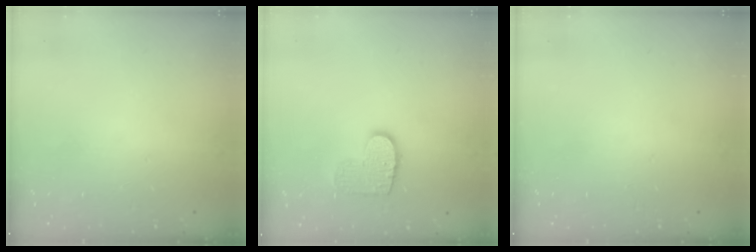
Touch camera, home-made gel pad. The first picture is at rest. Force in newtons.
{"total": 9.7, "press": 9.7, "slide": 0.3}
{"total": 0.0}